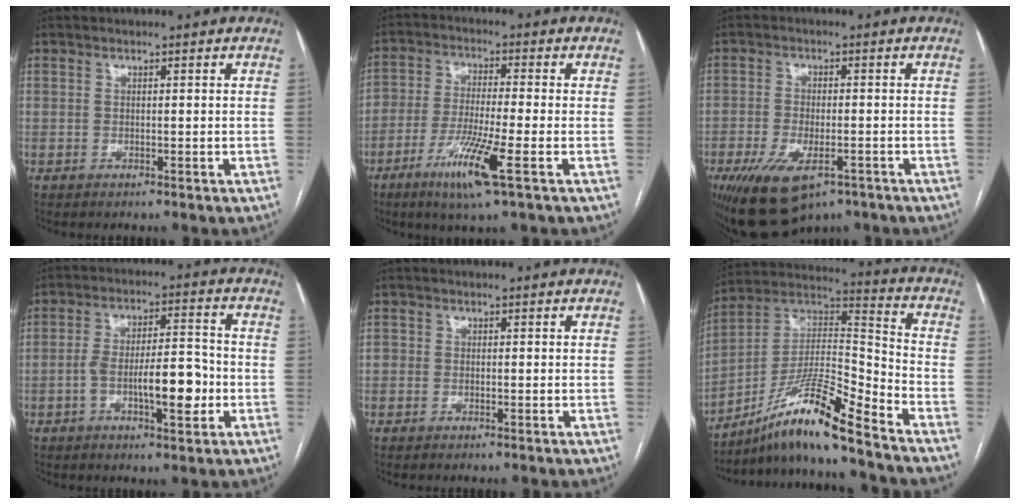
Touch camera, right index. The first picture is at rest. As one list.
[{"total": 9.5, "force": [-4.5, 0.2, 8.3], "torque": [-0.164, -0.016, -0.086]}, {"total": 11.1, "force": [-6.5, 4.8, 7.6], "torque": [-0.142, -0.013, -0.102]}, {"total": 9.9, "force": [-2.7, 2.7, 9.2], "torque": [-0.154, 0.019, -0.042]}, {"total": 1.2, "force": [-0.2, 1.1, 0.6], "torque": [-0.009, 0.004, -0.004]}, {"total": 15.2, "force": [-11.6, -0.4, 9.8], "torque": [-0.178, 0.015, -0.209]}]